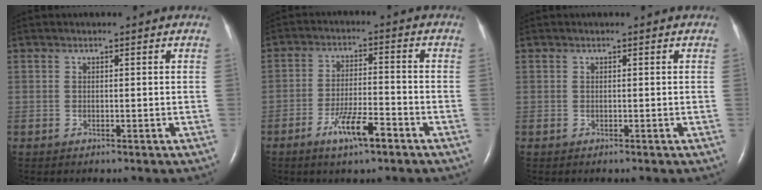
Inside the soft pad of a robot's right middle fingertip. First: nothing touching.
{"total": 6.9, "force": [-4.1, 1.1, 5.4], "torque": [-0.105, -0.006, -0.071]}
{"total": 0.0}